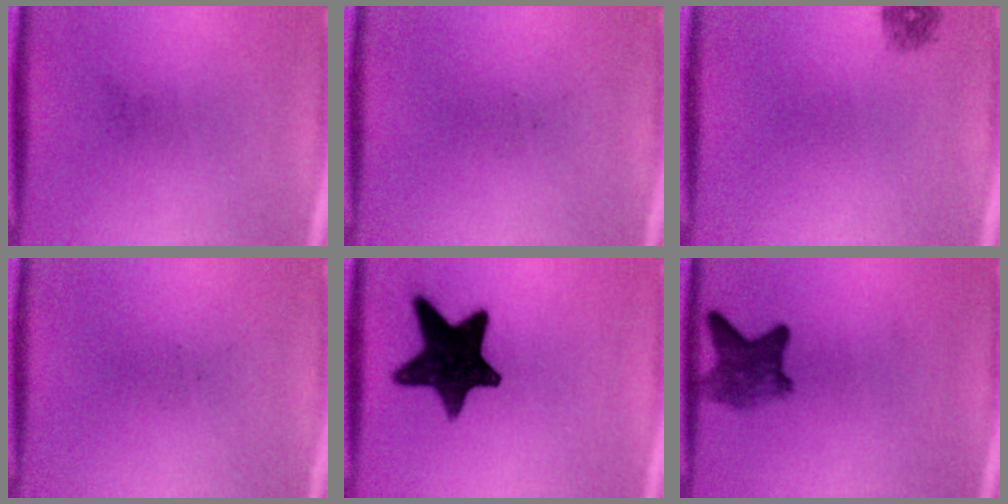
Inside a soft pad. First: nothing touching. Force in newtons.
{"total": 0.0}
{"total": 1.1}
{"total": 0.0}
{"total": 14.8}
{"total": 5.0}